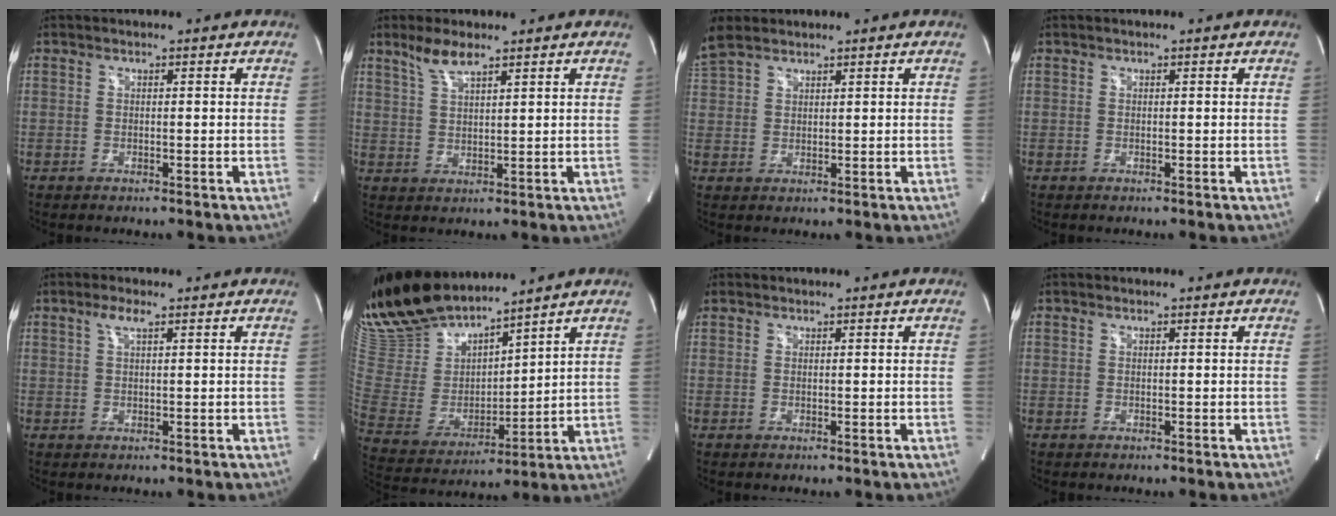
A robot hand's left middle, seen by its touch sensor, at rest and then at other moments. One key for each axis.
{"total": 4.4, "fx": 3.4, "fy": 0.7, "fz": 2.7, "tx": -0.062, "ty": 0.005, "tz": 0.071}
{"total": 5.5, "fx": 4.6, "fy": 2.1, "fz": 2.2, "tx": -0.062, "ty": 0.022, "tz": 0.102}
{"total": 0.0}
{"total": 2.2, "fx": 1.3, "fy": 0.3, "fz": 1.8, "tx": -0.042, "ty": 0.006, "tz": 0.026}
{"total": 17.9, "fx": 15.8, "fy": 4.2, "fz": 7.4, "tx": -0.152, "ty": -0.002, "tz": 0.316}
{"total": 1.0, "fx": 0.8, "fy": 0.6, "fz": 0.0, "tx": -0.006, "ty": 0.015, "tz": 0.017}
{"total": 0.0}